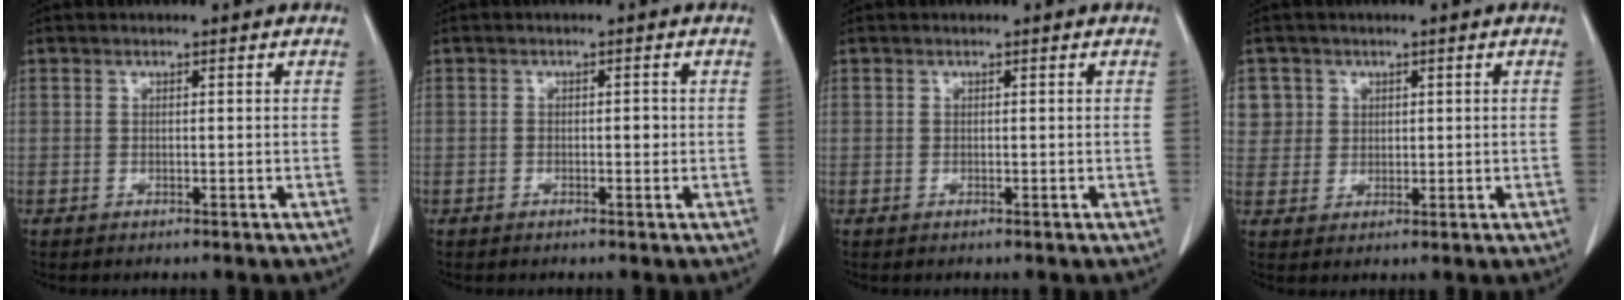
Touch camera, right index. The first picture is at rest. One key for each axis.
{"total": 1.1, "fx": -0.2, "fy": 0.5, "fz": 1.0, "tx": -0.012, "ty": 0.003, "tz": -0.003}
{"total": 0.0}
{"total": 4.9, "fx": 1.8, "fy": 4.6, "fz": 0.0, "tx": 0.015, "ty": 0.009, "tz": 0.039}